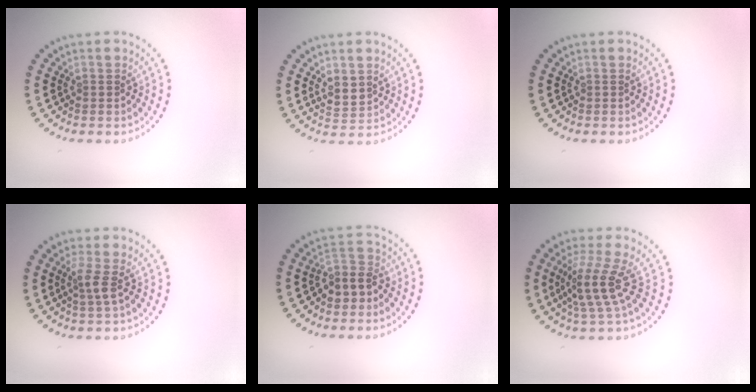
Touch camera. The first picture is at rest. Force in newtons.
{"total": 1.9, "press": 1.6, "slide": 1.1}
{"total": 0.0}
{"total": 1.8, "press": 1.3, "slide": 1.2}
{"total": 3.0, "press": 2.6, "slide": 1.4}
{"total": 3.8, "press": 2.8, "slide": 2.6}